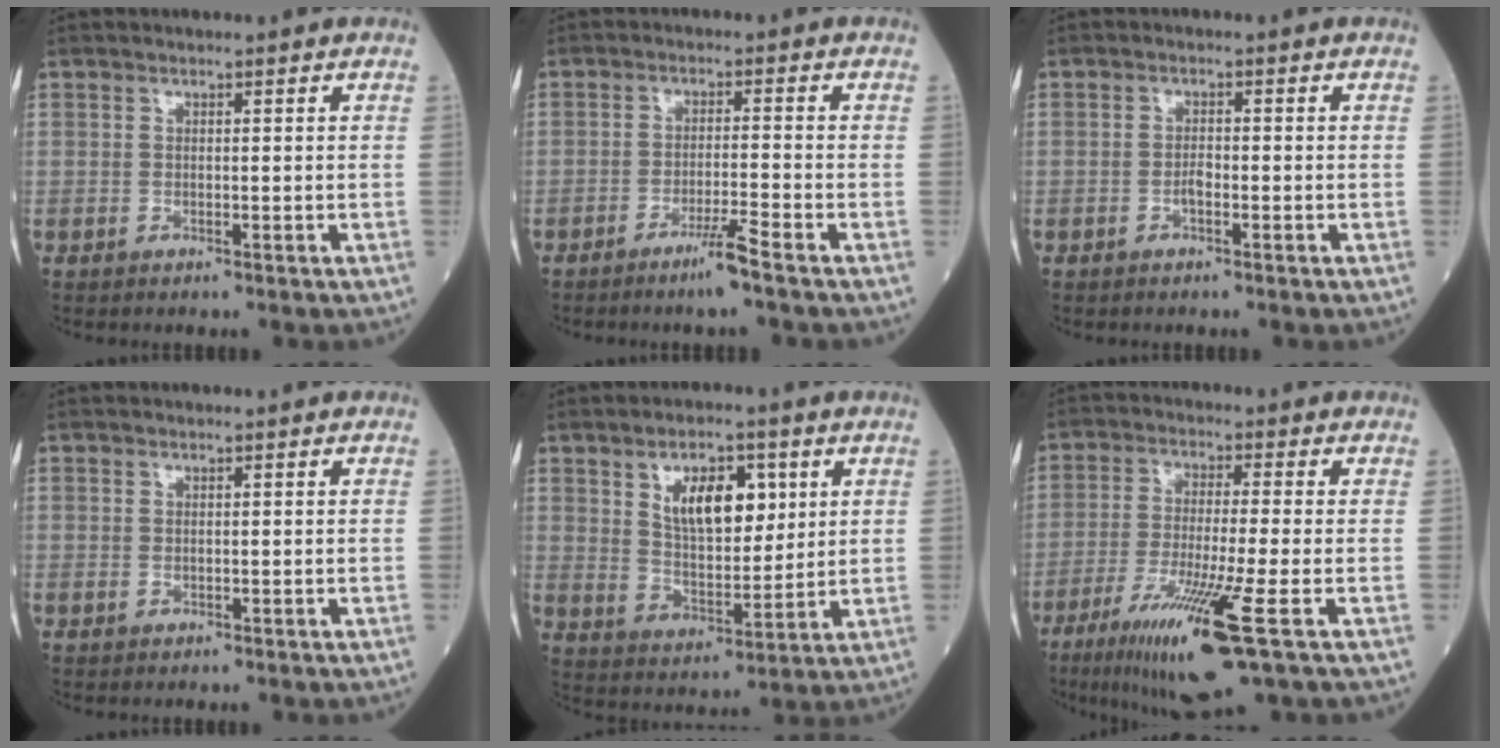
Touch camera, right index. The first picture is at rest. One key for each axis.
{"total": 4.3, "fx": -3.0, "fy": -0.8, "fz": 3.0, "tx": -0.057, "ty": -0.008, "tz": -0.059}
{"total": 1.4, "fx": -0.7, "fy": 0.4, "fz": 1.2, "tx": -0.022, "ty": 0.002, "tz": -0.012}
{"total": 0.0}
{"total": 9.9, "fx": 3.8, "fy": 4.5, "fz": 8.0, "tx": -0.136, "ty": 0.005, "tz": 0.073}
{"total": 13.5, "fx": -6.3, "fy": -0.1, "fz": 11.9, "tx": -0.226, "ty": -0.040, "tz": -0.108}